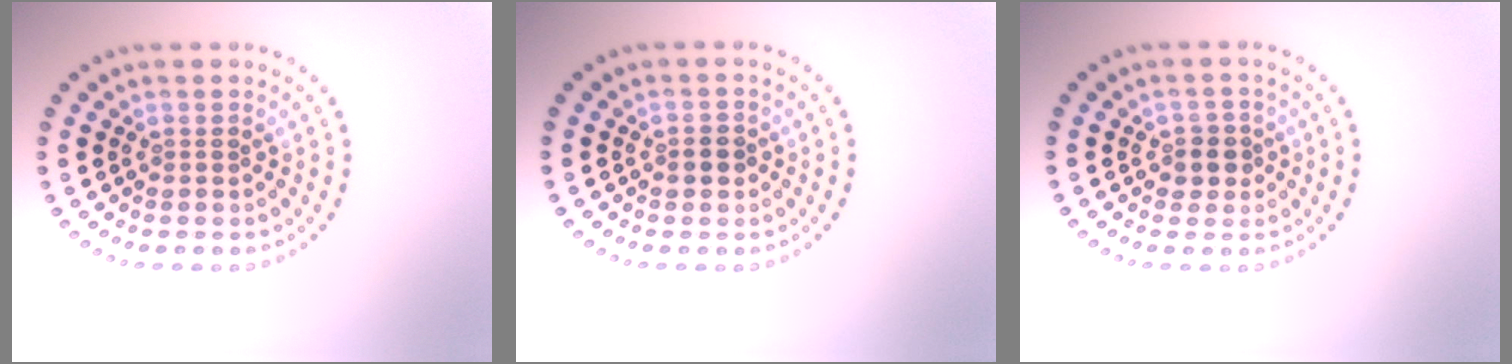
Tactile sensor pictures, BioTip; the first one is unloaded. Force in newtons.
{"total": 1.3, "press": 1.2, "slide": 0.3}
{"total": 1.8, "press": 1.6, "slide": 0.9}